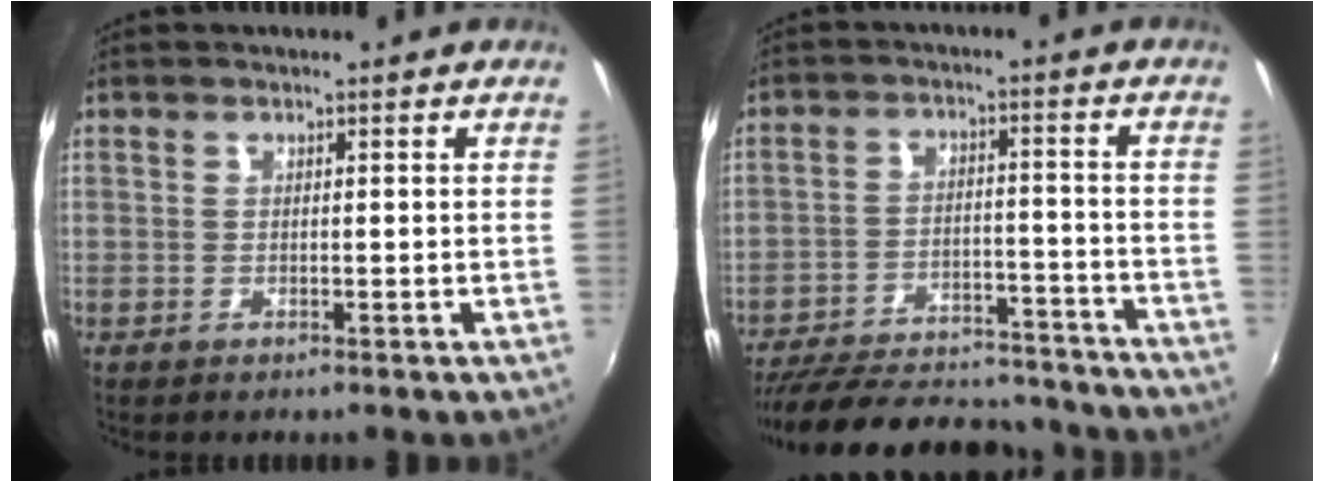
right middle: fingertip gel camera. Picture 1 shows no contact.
{"total": 25.2, "force": [-22.0, 7.6, 9.8], "torque": [-0.194, 0.001, -0.291]}